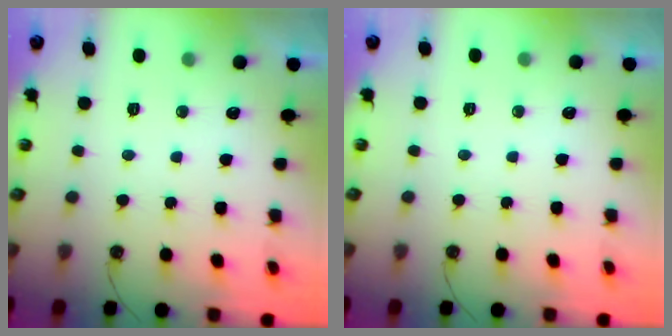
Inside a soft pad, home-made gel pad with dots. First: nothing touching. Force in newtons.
{"total": 0.0}